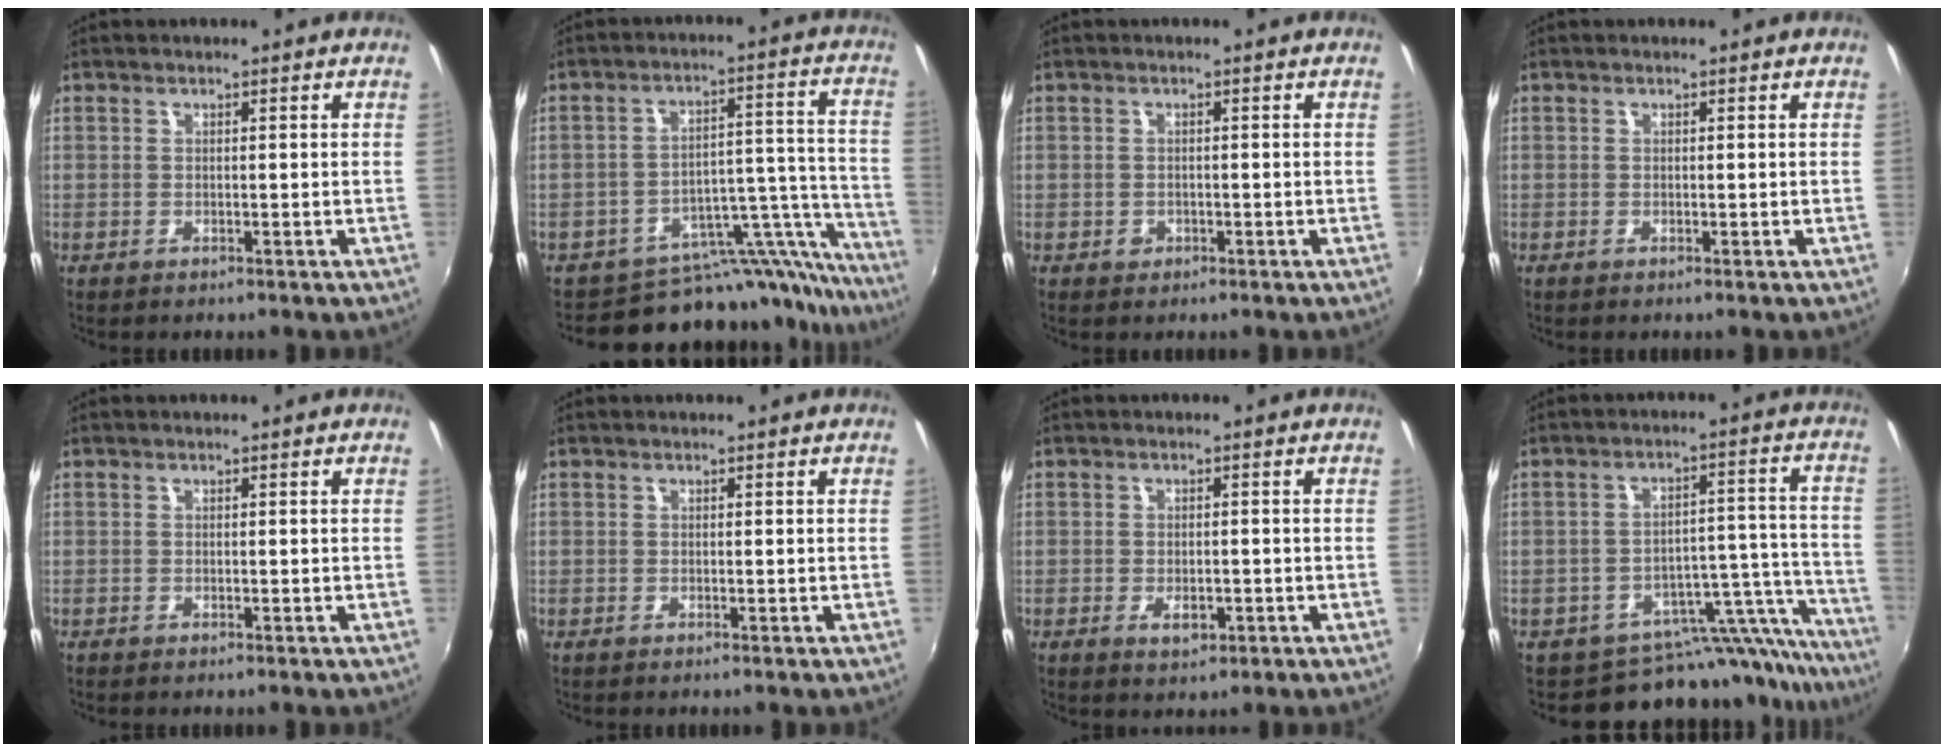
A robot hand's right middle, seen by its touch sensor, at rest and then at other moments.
{"total": 20.0, "force": [-18.6, 6.0, 4.1], "torque": [-0.040, 0.043, -0.262]}
{"total": 1.4, "force": [-0.6, 1.2, 0.3], "torque": [-0.005, -0.002, -0.007]}
{"total": 0.0}
{"total": 0.0}
{"total": 0.0}
{"total": 3.0, "force": [-1.2, 1.6, 2.3], "torque": [-0.044, -0.005, -0.014]}
{"total": 17.0, "force": [-16.2, 4.6, 2.1], "torque": [-0.007, 0.045, -0.222]}